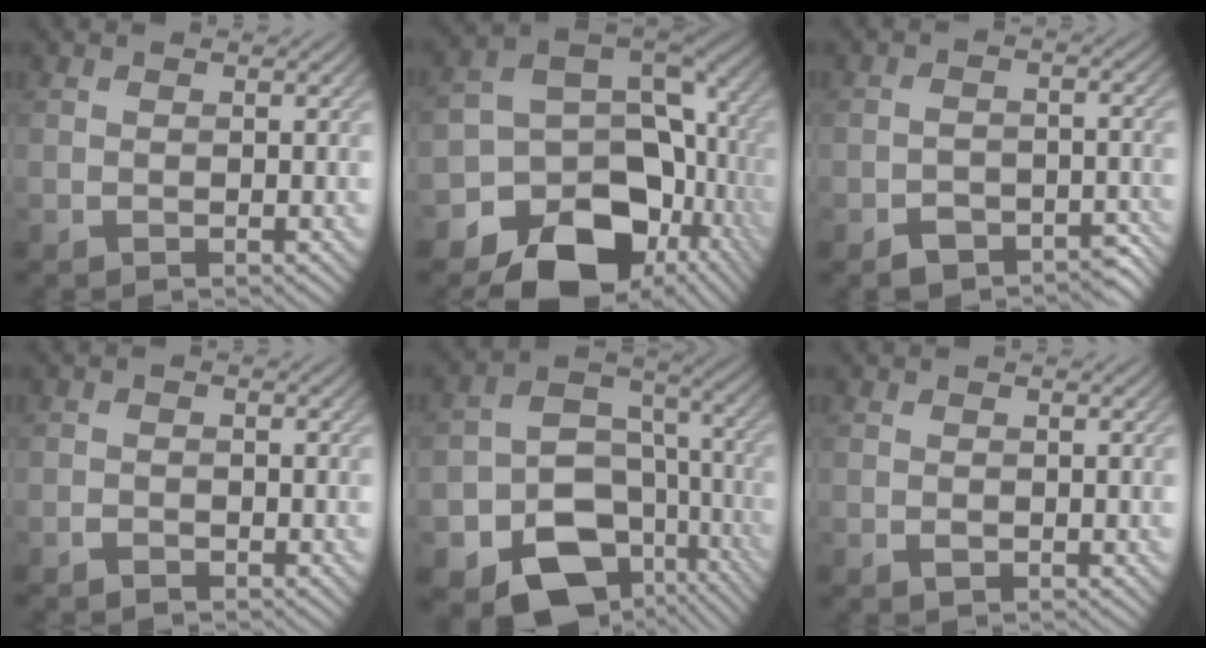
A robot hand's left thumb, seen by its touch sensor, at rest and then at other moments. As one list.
[{"total": 17.2, "force": [-8.0, 12.2, 9.1], "torque": [-0.174, -0.037, -0.102]}, {"total": 5.1, "force": [-3.8, 2.5, 2.4], "torque": [-0.036, -0.003, -0.061]}, {"total": 1.1, "force": [-0.9, 0.6, 0.3], "torque": [-0.006, 0.000, -0.018]}, {"total": 15.7, "force": [-7.2, 11.3, 8.2], "torque": [-0.133, -0.051, -0.103]}, {"total": 0.6, "force": [-0.1, 0.4, 0.4], "torque": [-0.006, -0.003, -0.002]}]